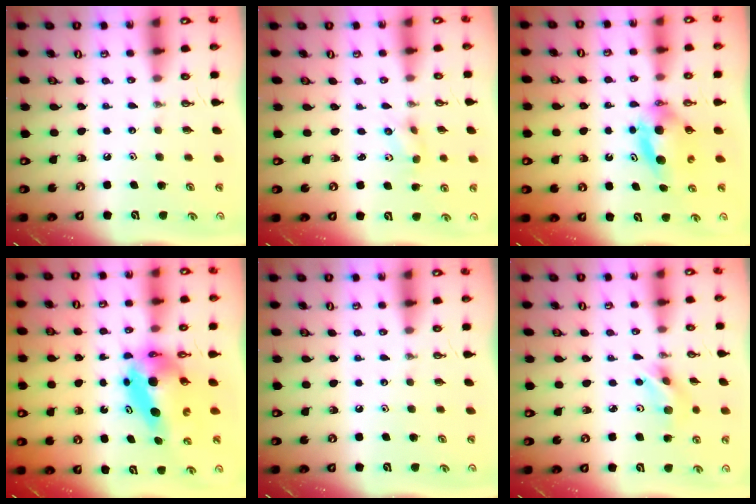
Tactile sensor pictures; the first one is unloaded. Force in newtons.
{"total": 2.3, "press": 2.0, "slide": 1.1}
{"total": 6.4, "press": 6.1, "slide": 1.9}
{"total": 7.2, "press": 7.2, "slide": 0.3}
{"total": 0.0}
{"total": 6.0, "press": 4.4, "slide": 4.1}